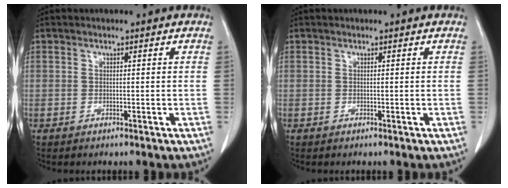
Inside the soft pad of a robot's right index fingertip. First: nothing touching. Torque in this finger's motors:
{"motor_torque": [0.00, 0.00, 0.00, 0.00]}